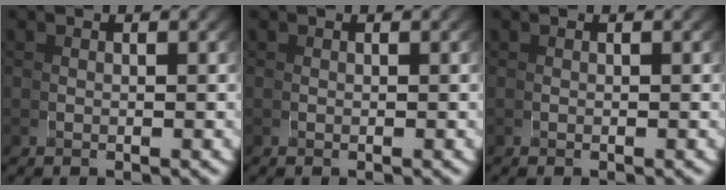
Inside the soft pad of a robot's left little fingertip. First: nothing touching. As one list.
[{"total": 0.0}, {"total": 0.0}]